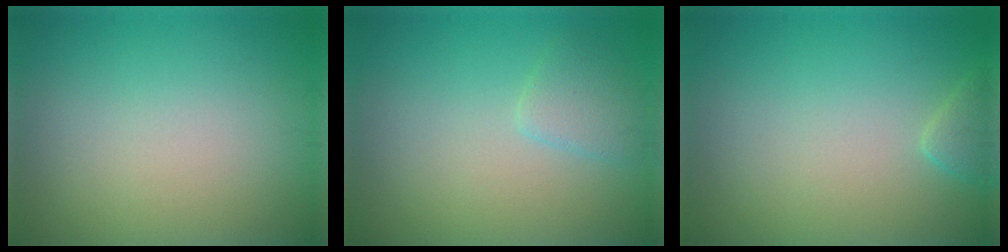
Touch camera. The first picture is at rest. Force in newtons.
{"total": 1.8, "press": 1.8, "slide": 0.2}
{"total": 1.3, "press": 1.3, "slide": 0.1}